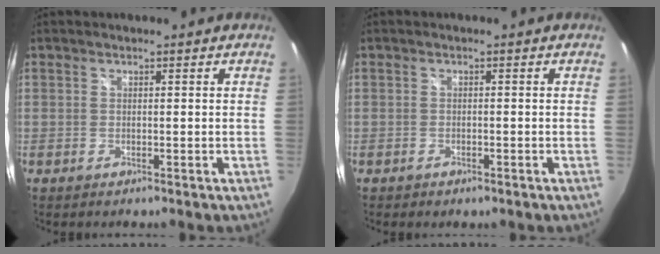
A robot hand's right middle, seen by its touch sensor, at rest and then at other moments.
{"total": 1.2, "force": [-0.7, 0.8, 0.5], "torque": [-0.013, -0.004, -0.009]}